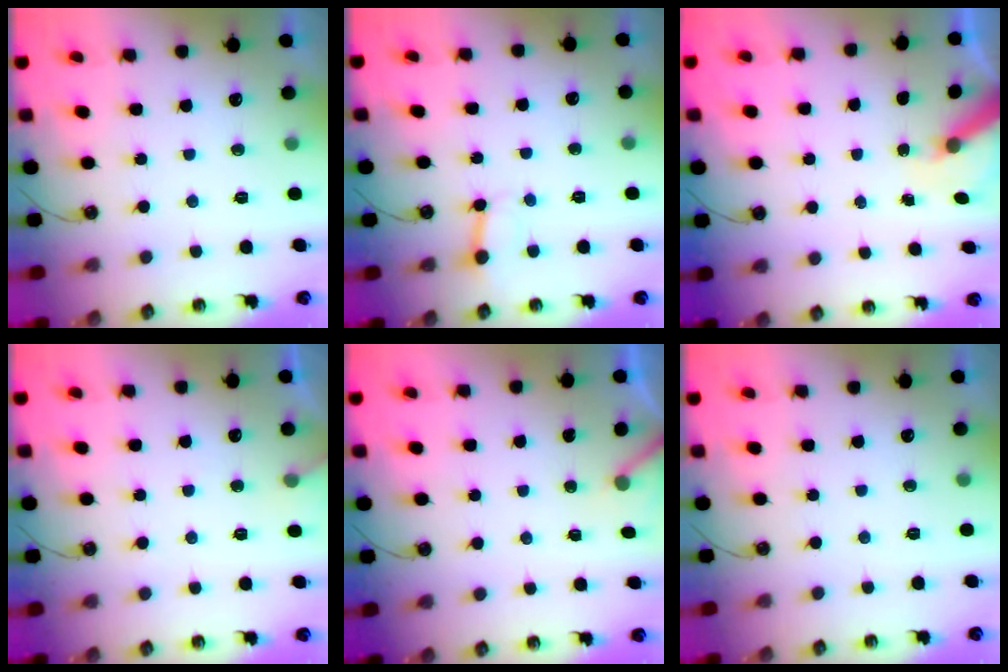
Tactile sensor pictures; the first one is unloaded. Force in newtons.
{"total": 2.9, "press": 2.9, "slide": 0.2}
{"total": 5.2, "press": 5.2, "slide": 0.6}
{"total": 6.8, "press": 6.8, "slide": 0.4}
{"total": 3.0, "press": 3.0, "slide": 0.3}
{"total": 0.0}